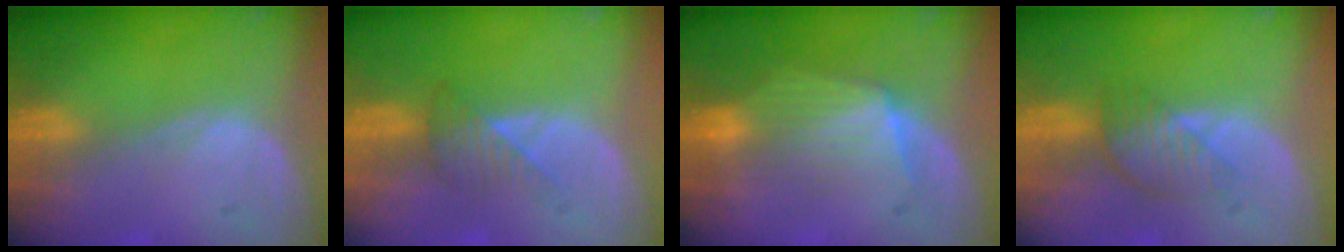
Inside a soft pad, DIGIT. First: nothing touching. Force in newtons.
{"total": 3.3, "press": 3.1, "slide": 1.1}
{"total": 7.0, "press": 6.6, "slide": 2.3}
{"total": 3.9, "press": 3.6, "slide": 1.4}